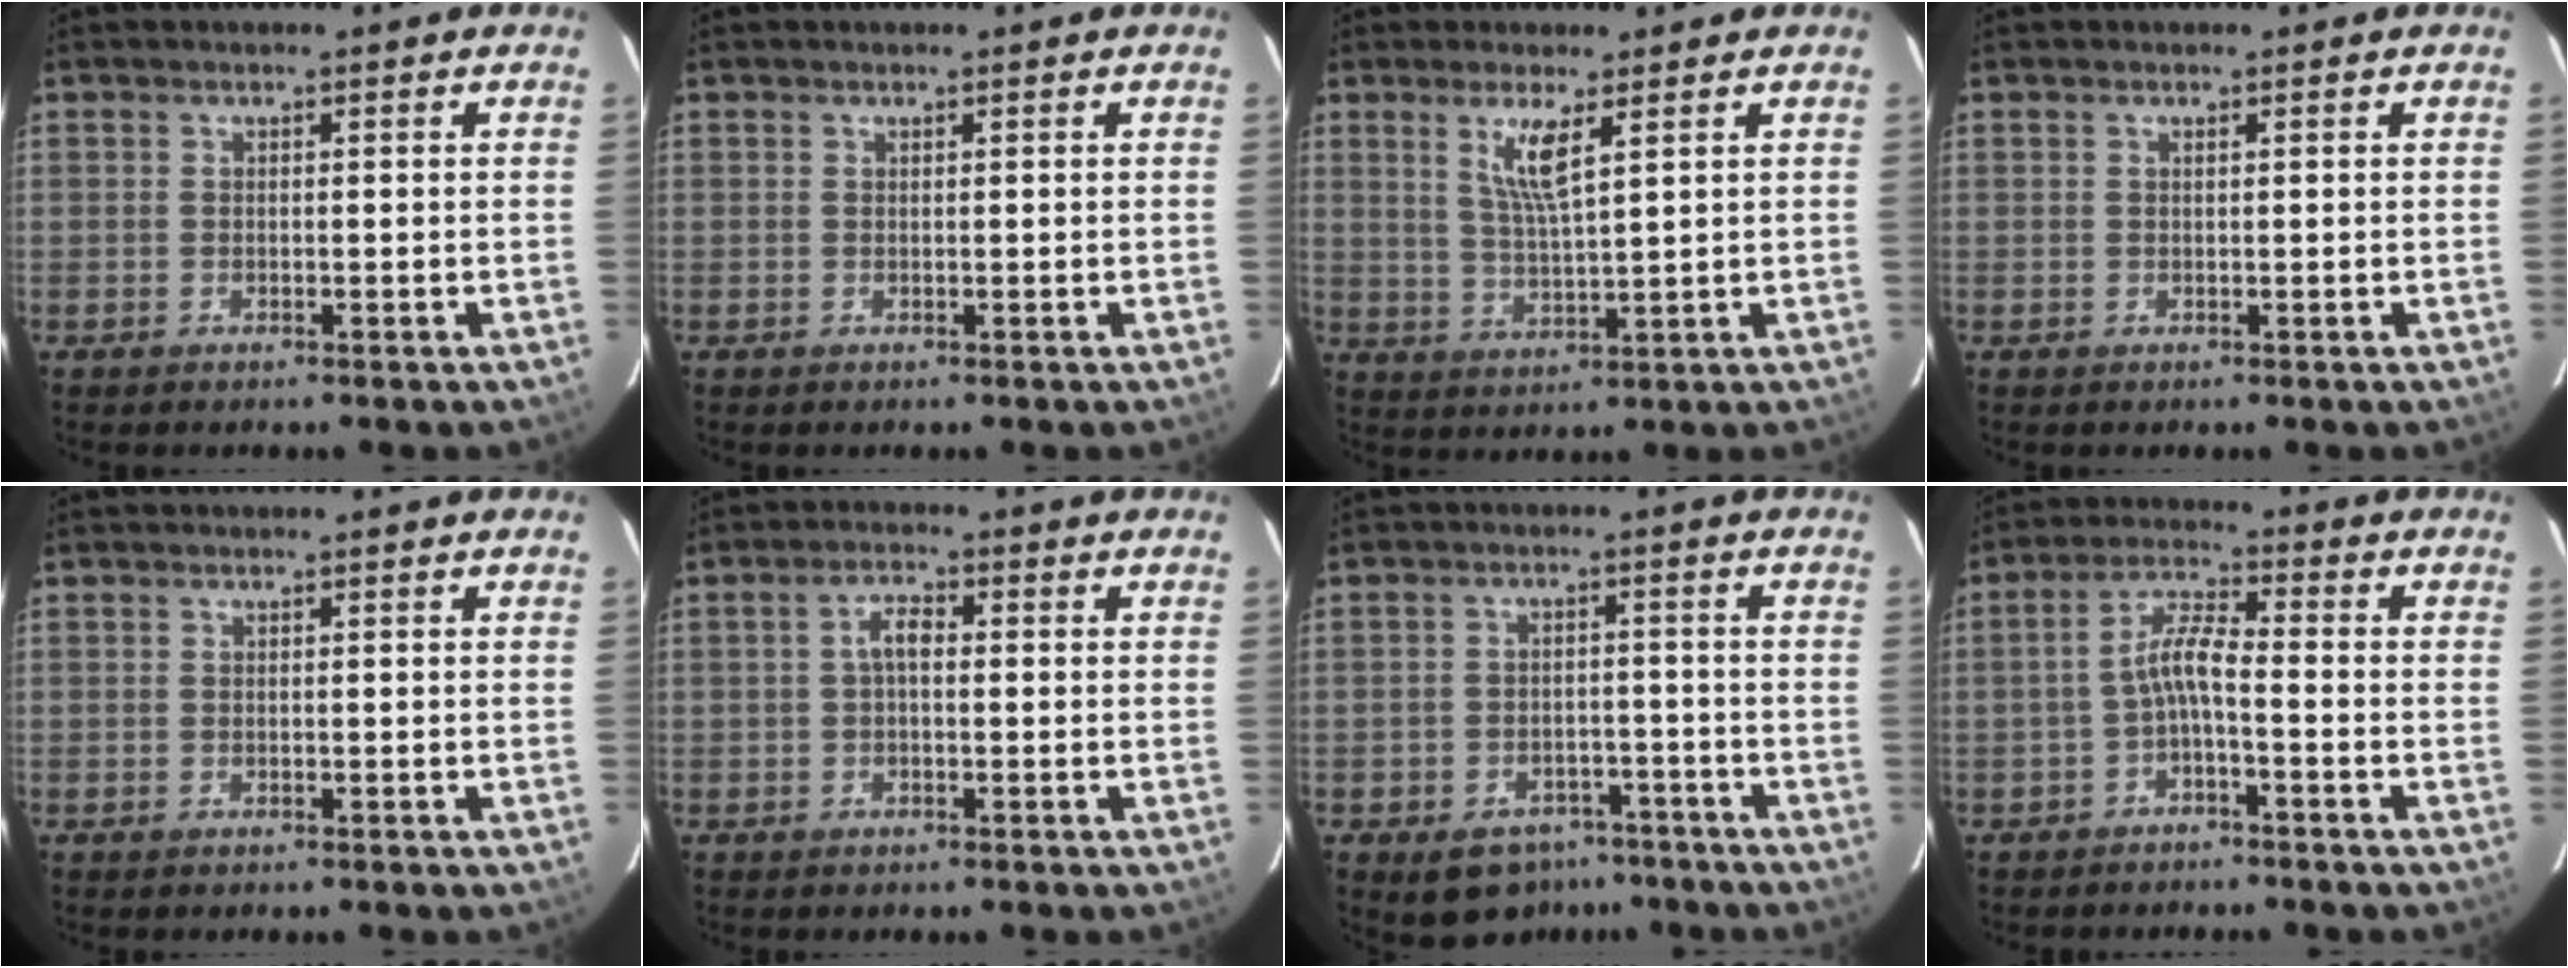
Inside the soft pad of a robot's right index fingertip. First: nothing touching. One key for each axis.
{"total": 0.0}
{"total": 5.8, "fx": 2.9, "fy": 0.6, "fz": 5.0, "tx": -0.099, "ty": -0.010, "tz": 0.058}
{"total": 0.0}
{"total": 0.0}
{"total": 2.9, "fx": 0.0, "fy": 1.3, "fz": 2.6, "tx": -0.052, "ty": 0.012, "tz": 0.000}
{"total": 8.3, "fx": -5.6, "fy": 5.6, "fz": 2.6, "tx": -0.059, "ty": 0.022, "tz": -0.061}
{"total": 4.7, "fx": -2.1, "fy": 0.7, "fz": 4.2, "tx": -0.094, "ty": 0.015, "tz": -0.039}